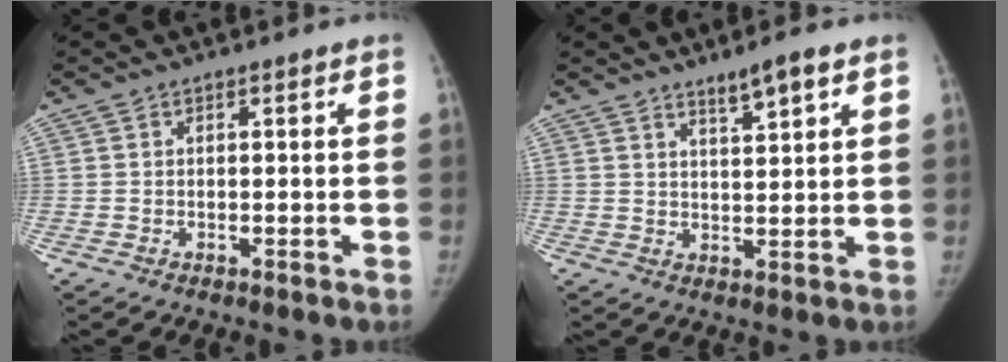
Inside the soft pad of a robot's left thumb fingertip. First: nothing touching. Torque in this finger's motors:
{"motor_torque": [0.33, -0.27, 0.36, -0.11, 0.01]}